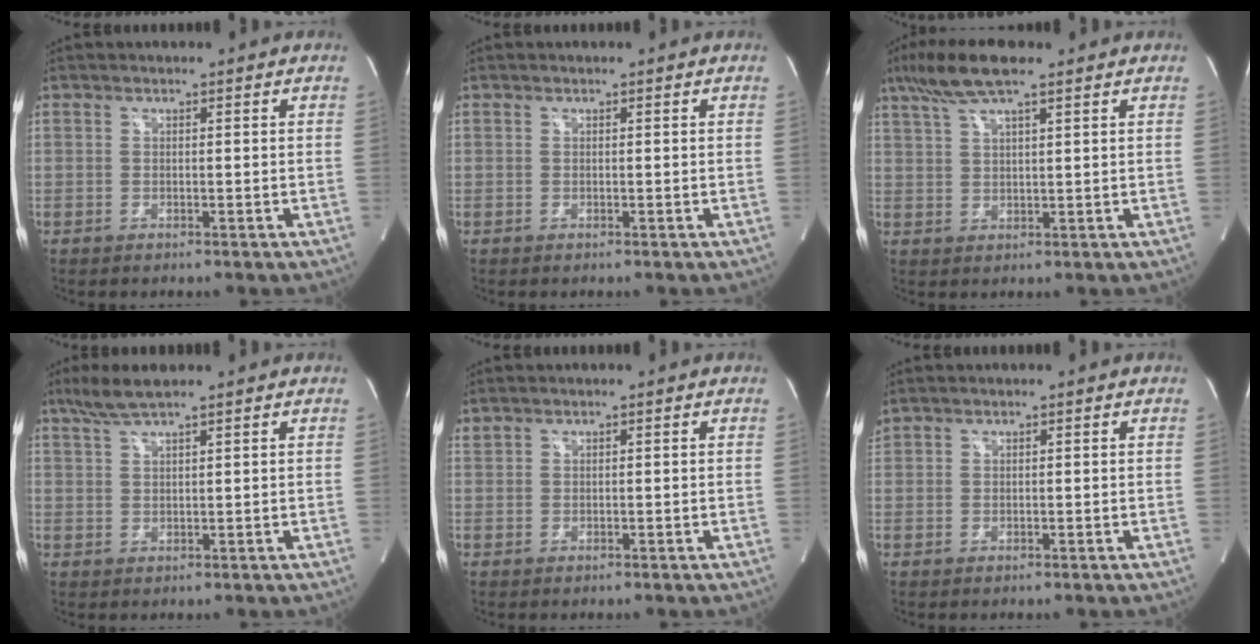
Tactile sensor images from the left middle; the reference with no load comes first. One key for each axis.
{"total": 0.0}
{"total": 8.1, "fx": 5.7, "fy": 1.1, "fz": 5.7, "tx": -0.119, "ty": 0.021, "tz": 0.104}
{"total": 4.8, "fx": 3.8, "fy": 0.1, "fz": 2.9, "tx": -0.069, "ty": 0.011, "tz": 0.077}
{"total": 0.7, "fx": 0.7, "fy": 0.1, "fz": 0.0, "tx": -0.013, "ty": 0.011, "tz": 0.022}
{"total": 1.4, "fx": 1.3, "fy": 0.3, "fz": 0.4, "tx": -0.019, "ty": 0.021, "tz": 0.032}